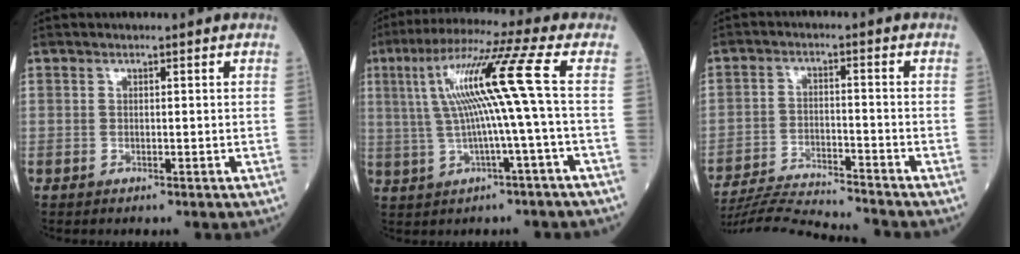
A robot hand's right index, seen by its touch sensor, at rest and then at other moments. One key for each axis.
{"total": 11.6, "fx": 1.2, "fy": -1.7, "fz": 11.5, "tx": -0.211, "ty": 0.030, "tz": 0.024}
{"total": 12.7, "fx": -12.2, "fy": -1.4, "fz": 3.3, "tx": -0.051, "ty": -0.012, "tz": -0.203}